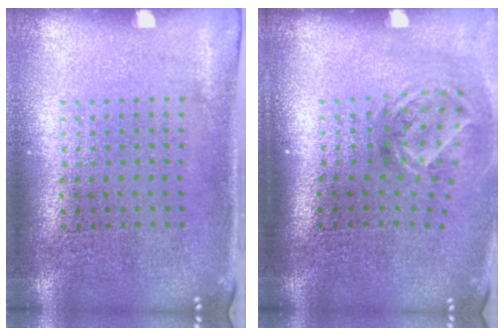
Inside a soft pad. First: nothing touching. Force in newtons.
{"total": 1.9, "press": 1.3, "slide": 1.5}